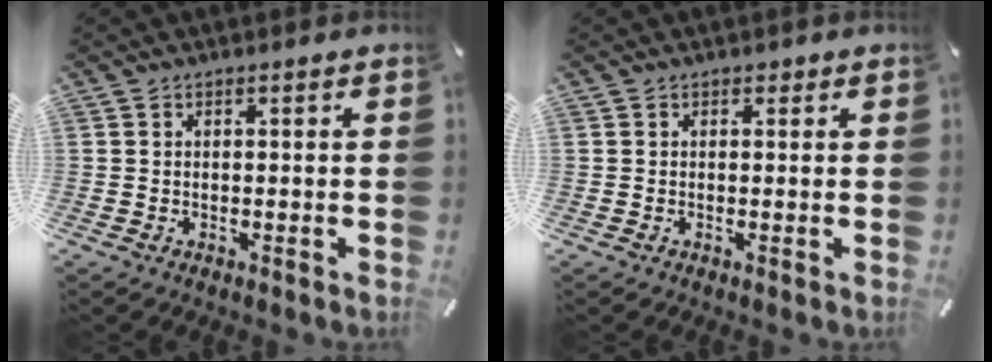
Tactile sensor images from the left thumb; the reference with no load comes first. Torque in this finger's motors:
{"motor_torque": [0.09, 0.00, 0.02, 0.02, 0.02]}